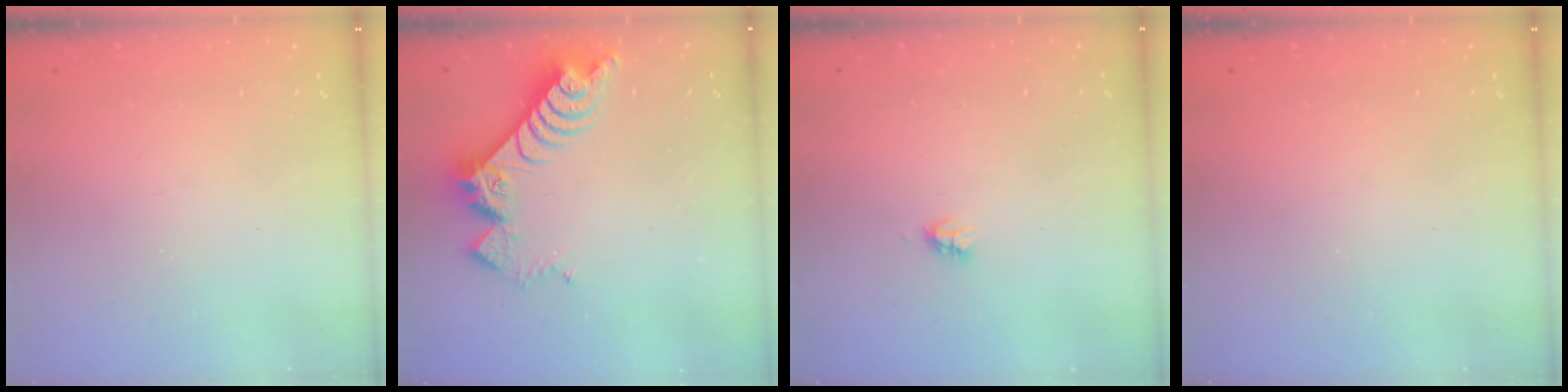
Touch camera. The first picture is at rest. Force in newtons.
{"total": 9.8, "press": 9.7, "slide": 0.9}
{"total": 2.7, "press": 2.7, "slide": 0.2}
{"total": 0.0}